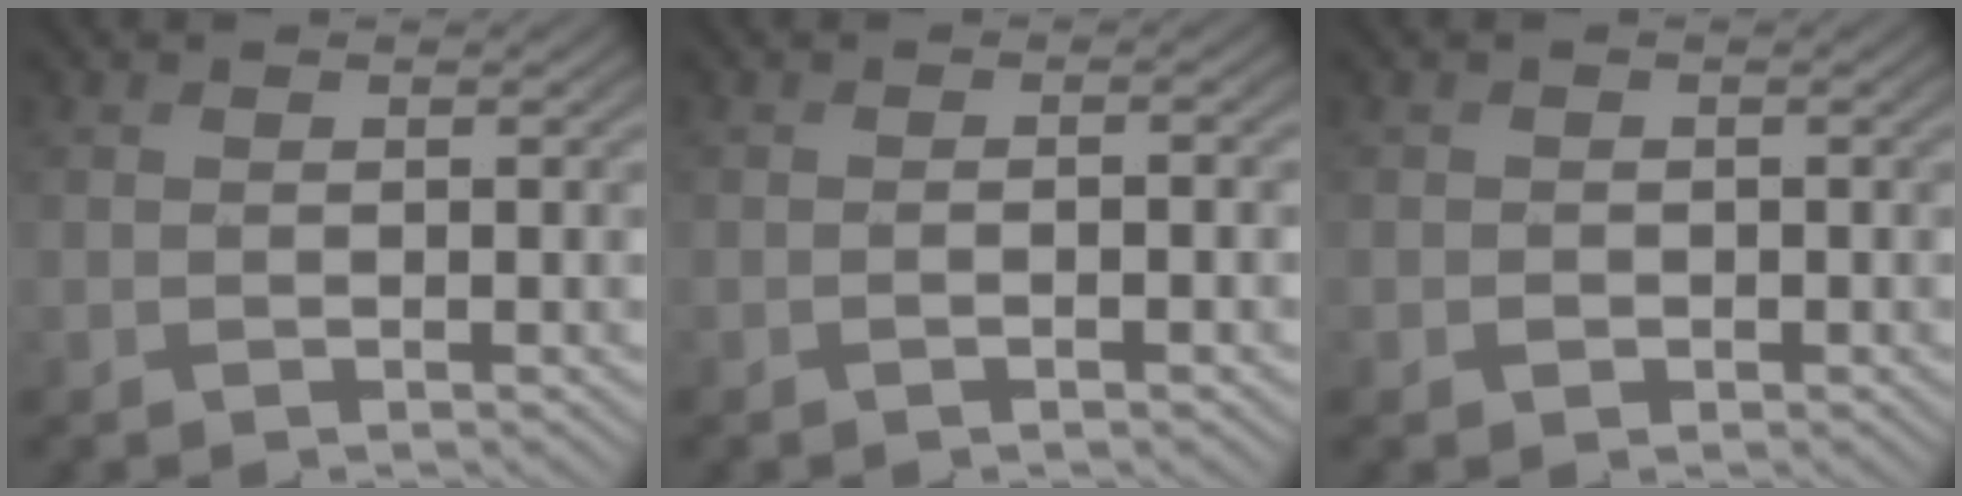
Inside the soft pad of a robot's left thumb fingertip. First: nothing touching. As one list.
[{"total": 1.8, "force": [-0.7, 0.3, 1.6], "torque": [-0.027, 0.004, -0.013]}, {"total": 1.2, "force": [-0.2, 1.2, 0.2], "torque": [0.002, -0.006, -0.009]}]